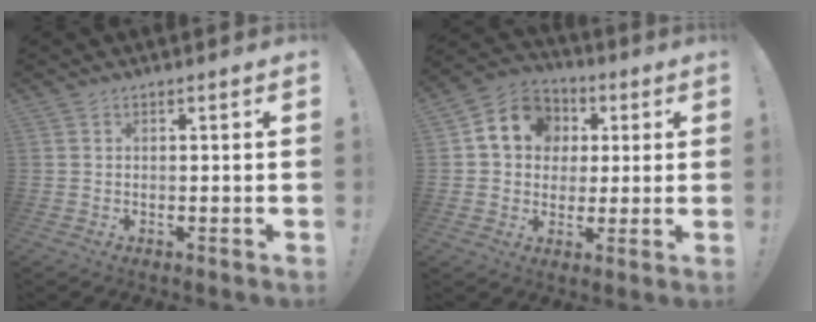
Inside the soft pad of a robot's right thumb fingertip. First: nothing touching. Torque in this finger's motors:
{"motor_torque": [0.92, 0.83, 0.96, 0.06, 0.04]}